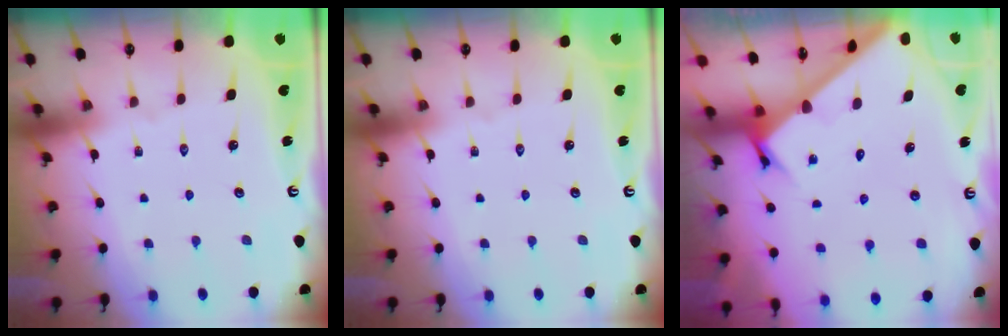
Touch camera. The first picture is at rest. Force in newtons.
{"total": 0.0}
{"total": 2.8, "press": 2.8, "slide": 0.2}